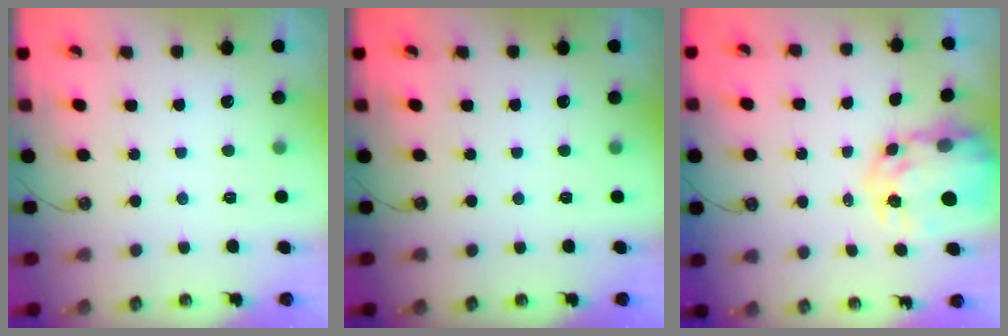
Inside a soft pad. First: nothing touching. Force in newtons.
{"total": 0.0}
{"total": 8.4, "press": 8.3, "slide": 0.8}